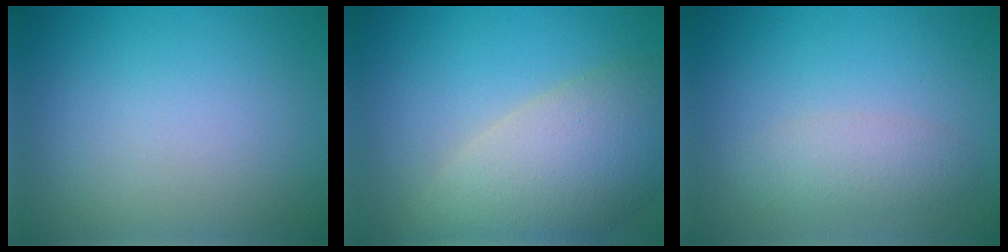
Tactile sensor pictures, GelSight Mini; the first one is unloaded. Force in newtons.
{"total": 8.8, "press": 8.7, "slide": 1.0}
{"total": 2.2, "press": 2.2, "slide": 0.1}